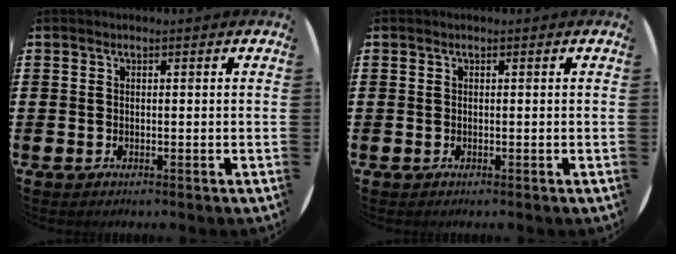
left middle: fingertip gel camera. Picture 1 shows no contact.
{"total": 0.0}